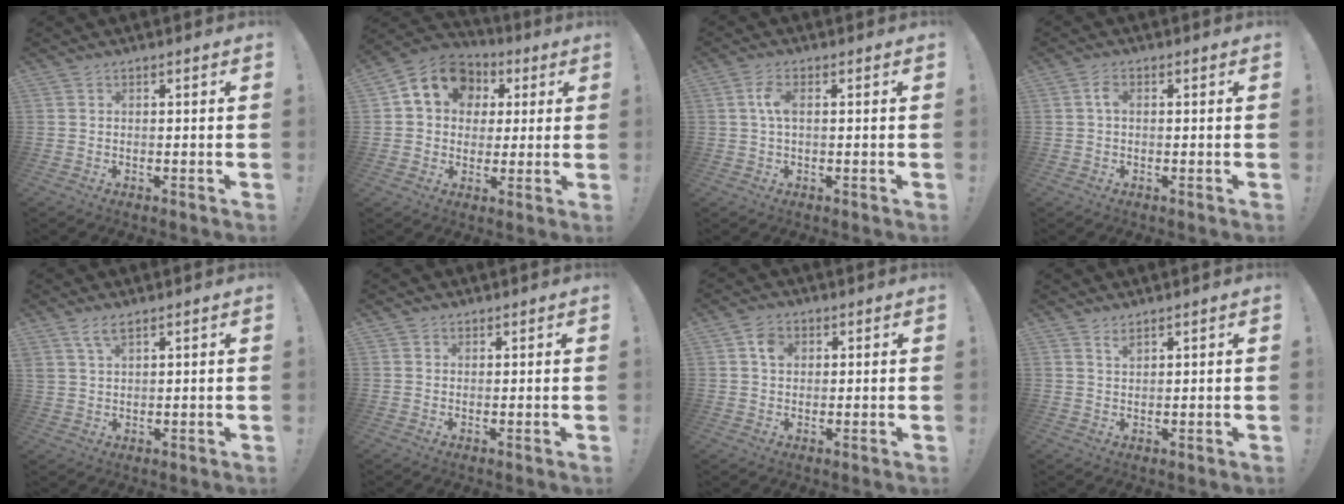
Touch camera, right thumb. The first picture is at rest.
{"total": 12.2, "force": [4.2, 10.1, 5.4], "torque": [-0.067, -0.016, 0.079]}
{"total": 4.5, "force": [0.4, 1.9, 4.1], "torque": [-0.086, 0.008, 0.006]}
{"total": 2.5, "force": [0.3, 1.4, 2.0], "torque": [-0.035, 0.007, 0.002]}
{"total": 4.3, "force": [2.8, 1.6, 2.9], "torque": [-0.057, -0.009, 0.053]}
{"total": 1.3, "force": [1.0, 0.8, 0.2], "torque": [0.001, -0.004, 0.019]}
{"total": 4.3, "force": [1.4, 3.5, 2.2], "torque": [-0.028, 0.000, 0.024]}
{"total": 1.9, "force": [1.5, 0.3, 1.1], "torque": [-0.011, -0.010, 0.026]}